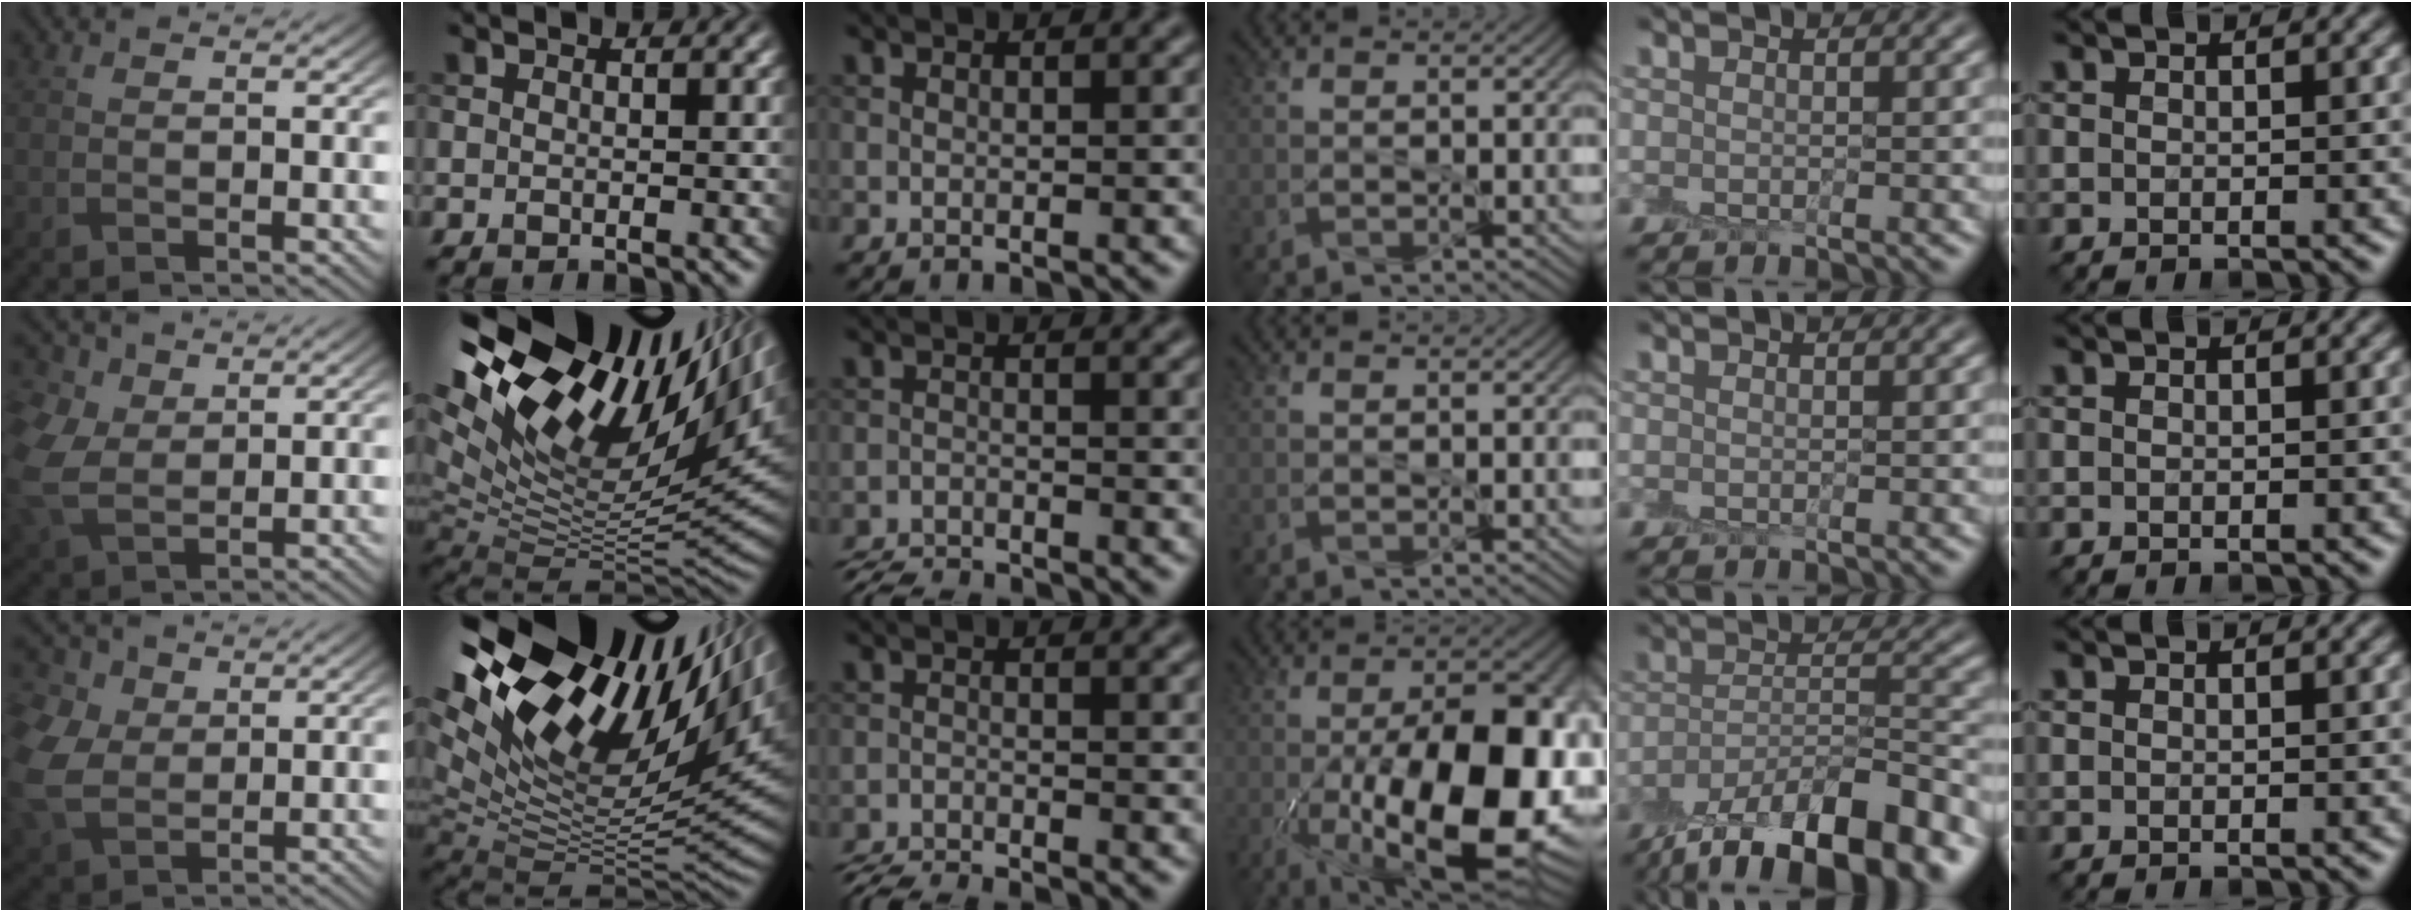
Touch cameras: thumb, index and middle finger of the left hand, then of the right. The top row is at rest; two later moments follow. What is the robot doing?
{"motion": "peel", "object": "postage stamp"}